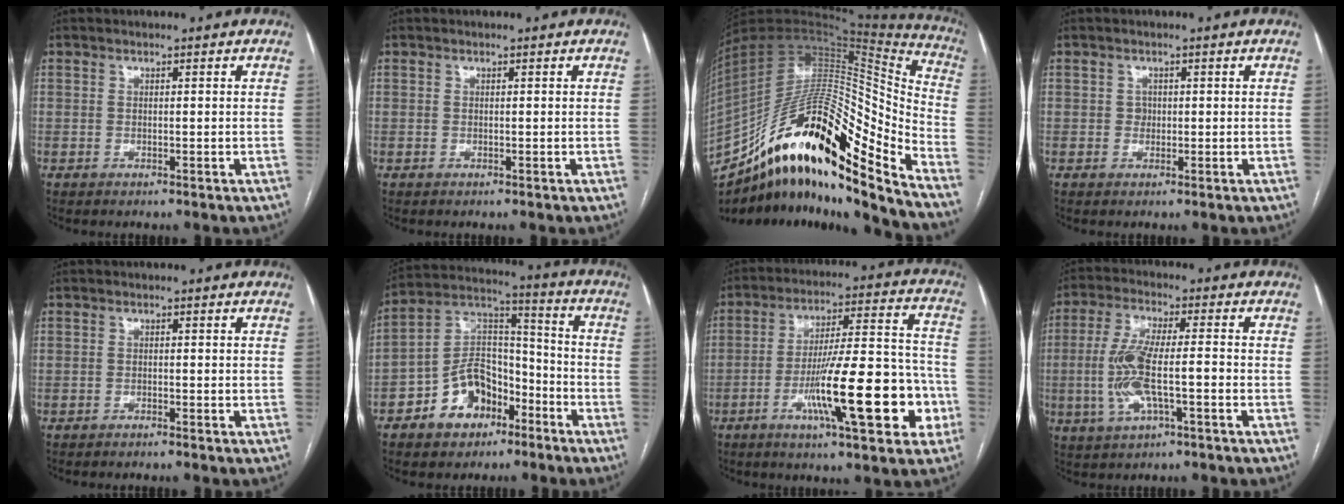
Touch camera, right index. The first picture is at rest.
{"total": 0.0}
{"total": 29.7, "force": [-17.8, 5.3, 23.2], "torque": [-0.385, 0.010, -0.309]}
{"total": 1.3, "force": [0.0, 1.2, 0.5], "torque": [-0.006, 0.003, 0.001]}
{"total": 1.0, "force": [-0.9, -0.1, 0.3], "torque": [-0.007, -0.001, -0.015]}
{"total": 11.8, "force": [-6.4, 7.7, 6.2], "torque": [-0.124, 0.033, -0.111]}
{"total": 18.7, "force": [-6.5, 3.1, 17.2], "torque": [-0.265, 0.013, -0.094]}
{"total": 9.8, "force": [-2.3, 2.1, 9.3], "torque": [-0.196, 0.008, -0.041]}